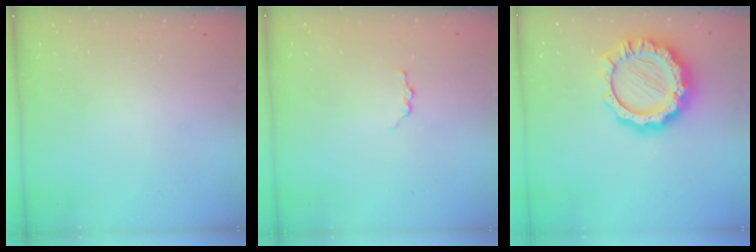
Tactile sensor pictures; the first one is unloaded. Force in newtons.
{"total": 2.9, "press": 2.9, "slide": 0.3}
{"total": 15.6, "press": 15.6, "slide": 1.3}